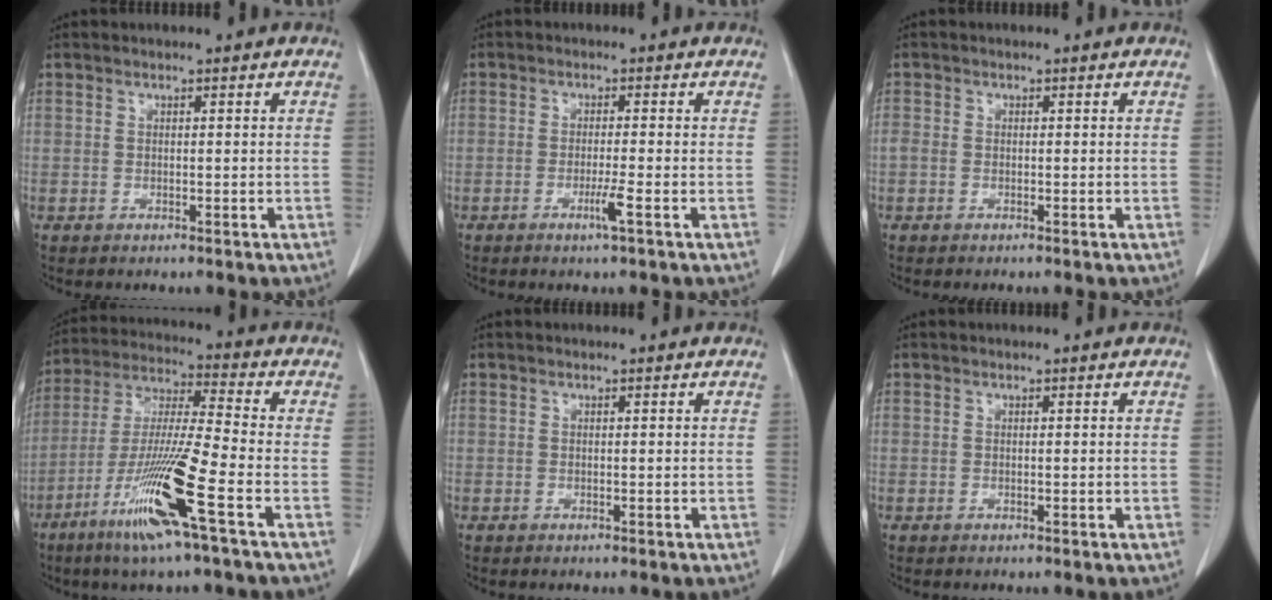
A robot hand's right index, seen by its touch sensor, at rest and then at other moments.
{"total": 2.7, "force": [-1.2, -0.4, 2.3], "torque": [-0.044, -0.006, -0.024]}
{"total": 0.8, "force": [-0.2, 0.7, 0.5], "torque": [-0.012, 0.008, -0.004]}
{"total": 14.9, "force": [-6.9, -0.5, 13.2], "torque": [-0.269, -0.025, -0.134]}
{"total": 0.0}
{"total": 0.0}